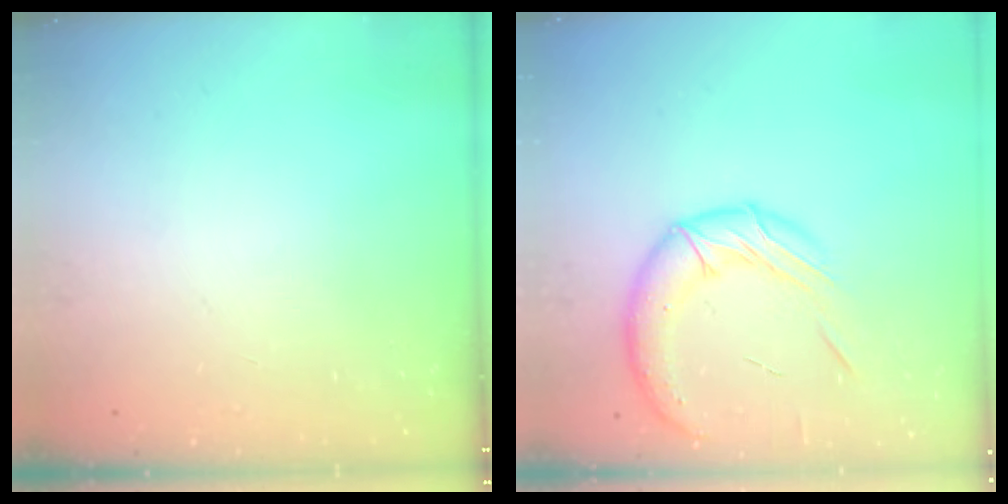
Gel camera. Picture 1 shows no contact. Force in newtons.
{"total": 16.1, "press": 15.9, "slide": 2.5}